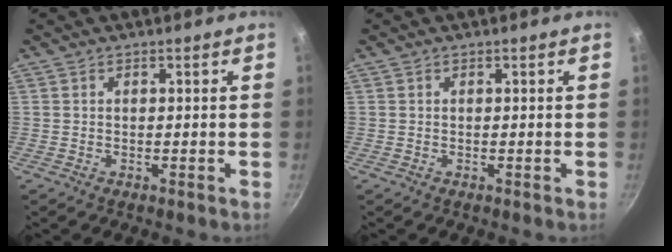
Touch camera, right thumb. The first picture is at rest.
{"total": 0.0}